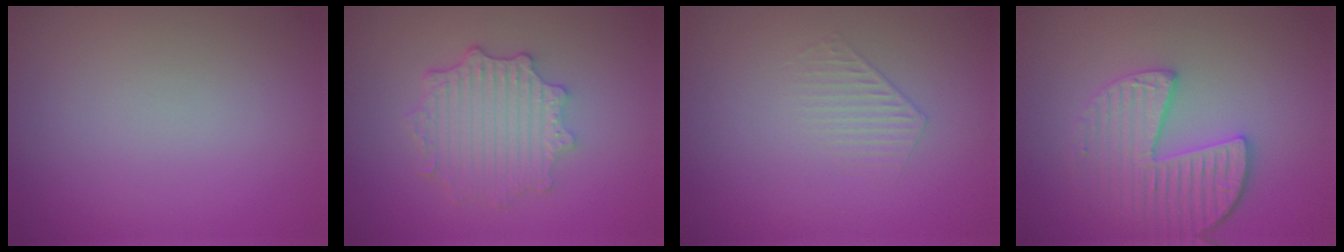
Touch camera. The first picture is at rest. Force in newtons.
{"total": 4.5, "press": 3.6, "slide": 2.8}
{"total": 1.0, "press": 0.4, "slide": 0.9}
{"total": 4.2, "press": 3.7, "slide": 2.0}